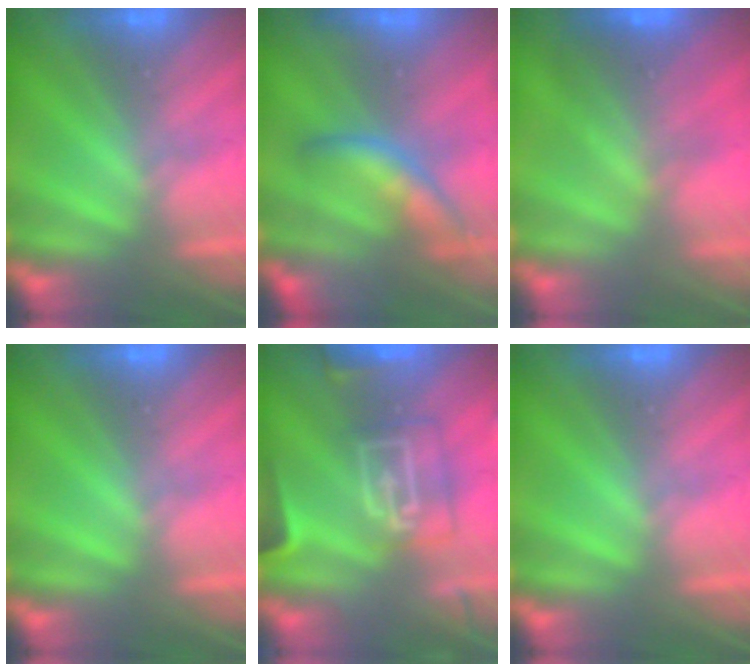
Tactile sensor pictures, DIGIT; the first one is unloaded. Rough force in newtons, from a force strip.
{"total": 7.2}
{"total": 7.4}
{"total": 0.0}
{"total": 8.4}
{"total": 0.0}